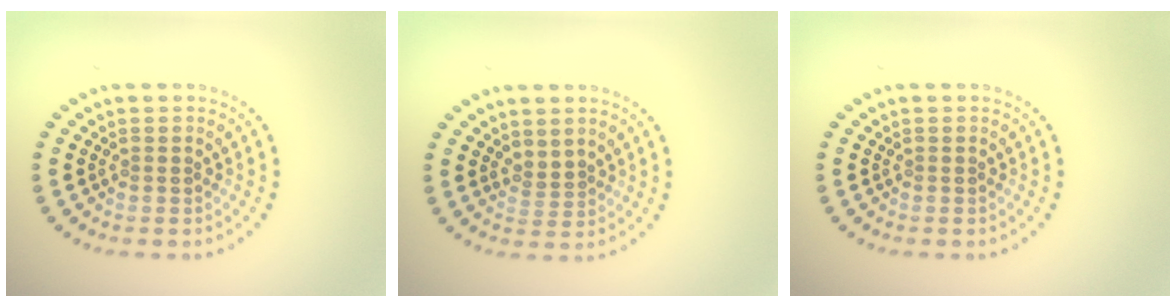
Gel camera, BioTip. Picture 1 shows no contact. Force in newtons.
{"total": 1.0, "press": 0.7, "slide": 0.7}
{"total": 0.0}